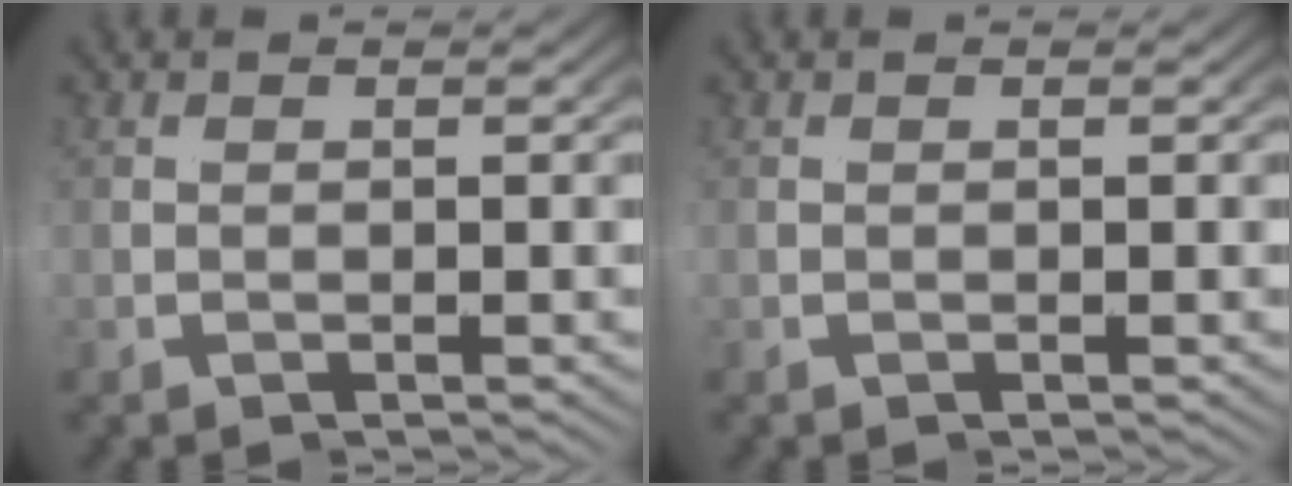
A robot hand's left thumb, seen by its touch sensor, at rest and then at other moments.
{"total": 0.0}